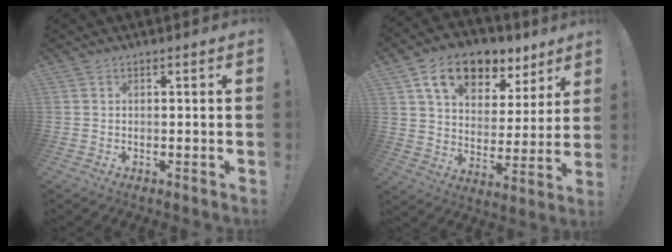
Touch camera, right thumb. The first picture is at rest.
{"total": 15.3, "force": [9.6, 9.0, 7.8], "torque": [-0.128, -0.050, 0.176]}